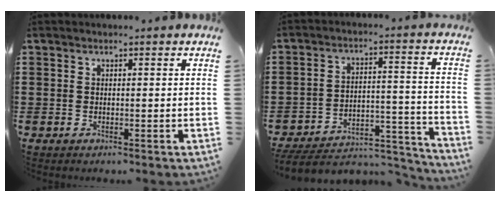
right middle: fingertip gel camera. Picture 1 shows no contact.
{"total": 5.4, "force": [-4.8, 1.2, 2.0], "torque": [-0.038, -0.002, -0.097]}